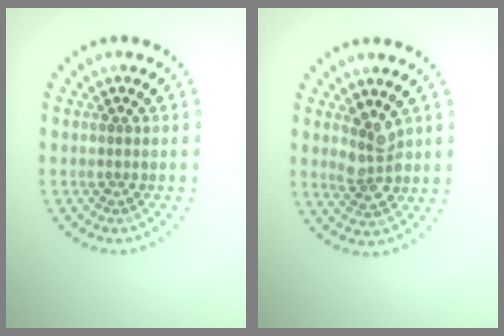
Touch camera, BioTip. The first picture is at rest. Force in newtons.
{"total": 2.8, "press": 2.8, "slide": 0.7}